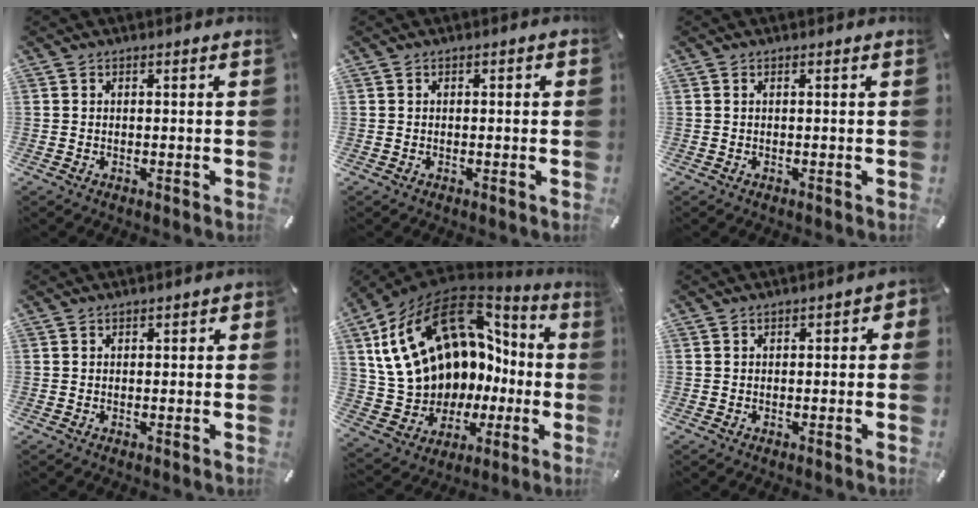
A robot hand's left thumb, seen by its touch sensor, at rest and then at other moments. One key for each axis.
{"total": 0.5, "fx": -0.2, "fy": 0.4, "fz": 0.3, "tx": -0.006, "ty": 0.001, "tz": -0.003}
{"total": 0.0}
{"total": 1.0, "fx": -0.5, "fy": 0.7, "fz": 0.6, "tx": -0.009, "ty": 0.003, "tz": -0.011}
{"total": 21.5, "fx": 7.4, "fy": 15.0, "fz": 13.5, "tx": -0.269, "ty": -0.062, "tz": 0.161}
{"total": 2.2, "fx": -1.2, "fy": 1.3, "fz": 1.2, "tx": -0.021, "ty": 0.010, "tz": -0.023}